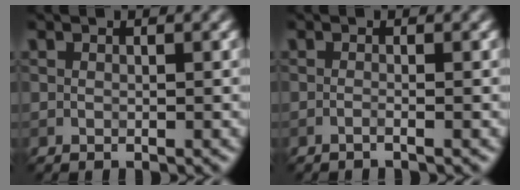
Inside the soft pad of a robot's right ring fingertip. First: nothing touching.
{"total": 0.6, "force": [-0.4, 0.1, 0.5], "torque": [-0.008, -0.001, -0.012]}